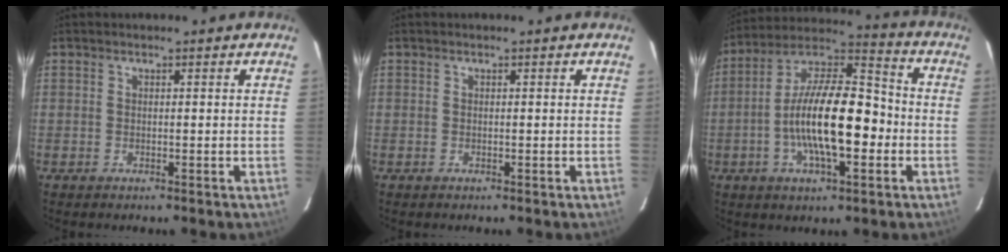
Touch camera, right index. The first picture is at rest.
{"total": 0.0}
{"total": 17.8, "force": [-3.7, 6.4, 16.2], "torque": [-0.292, 0.008, -0.073]}